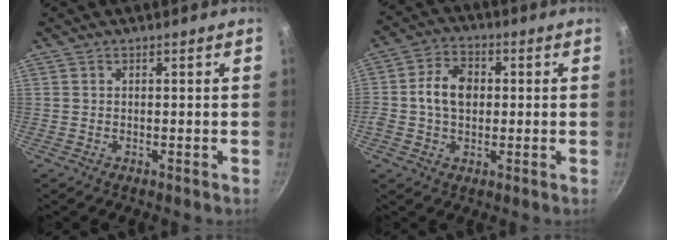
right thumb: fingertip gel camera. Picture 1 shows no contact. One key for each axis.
{"total": 8.4, "fx": 0.4, "fy": 6.3, "fz": 5.6, "tx": -0.080, "ty": 0.013, "tz": -0.006}